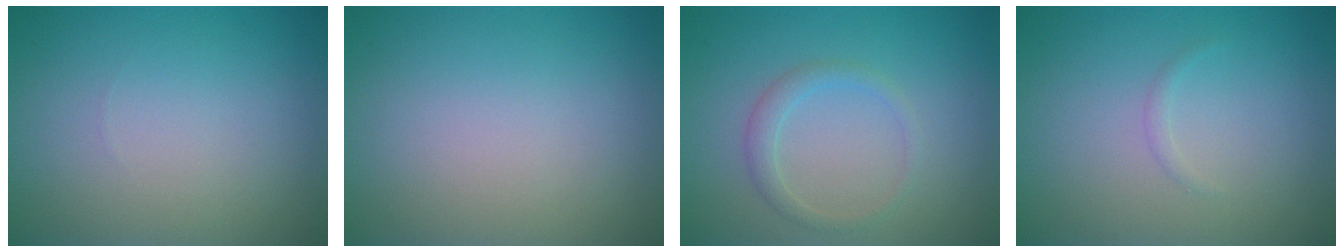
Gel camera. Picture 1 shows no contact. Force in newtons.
{"total": 0.0}
{"total": 1.6, "press": 1.6, "slide": 0.0}
{"total": 0.5, "press": 0.5, "slide": 0.0}